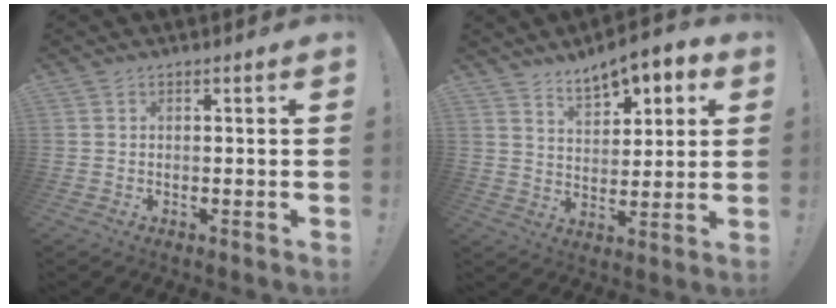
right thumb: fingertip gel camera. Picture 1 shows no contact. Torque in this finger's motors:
{"motor_torque": [0.05, 0.10, 0.03, 0.15, 0.09]}